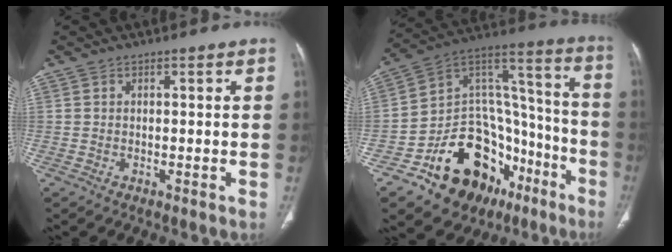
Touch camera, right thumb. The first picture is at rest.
{"total": 26.8, "force": [-13.9, 17.8, 14.5], "torque": [-0.170, 0.127, -0.210]}